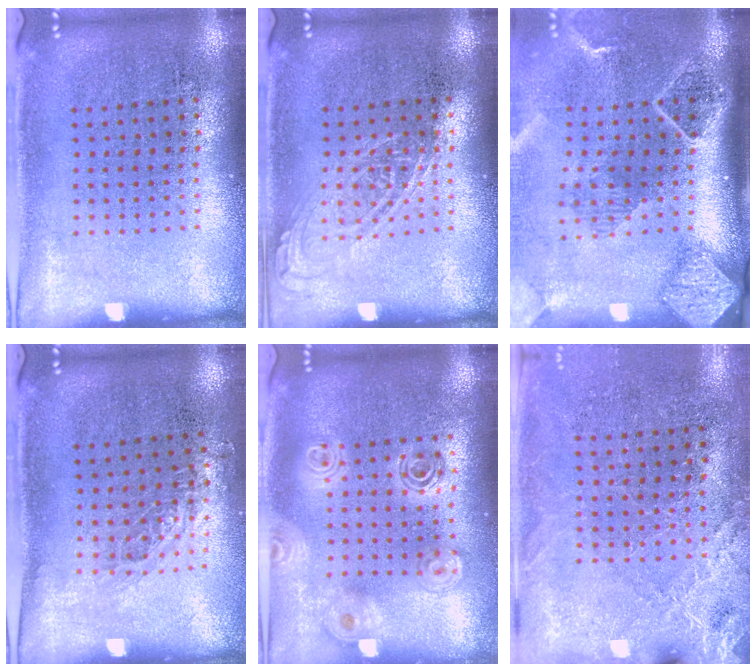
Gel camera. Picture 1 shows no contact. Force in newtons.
{"total": 0.8, "press": 0.8, "slide": 0.1}
{"total": 2.7, "press": 2.0, "slide": 1.9}
{"total": 0.7, "press": 0.7, "slide": 0.1}
{"total": 1.8, "press": 1.6, "slide": 0.9}
{"total": 2.6, "press": 2.5, "slide": 0.7}